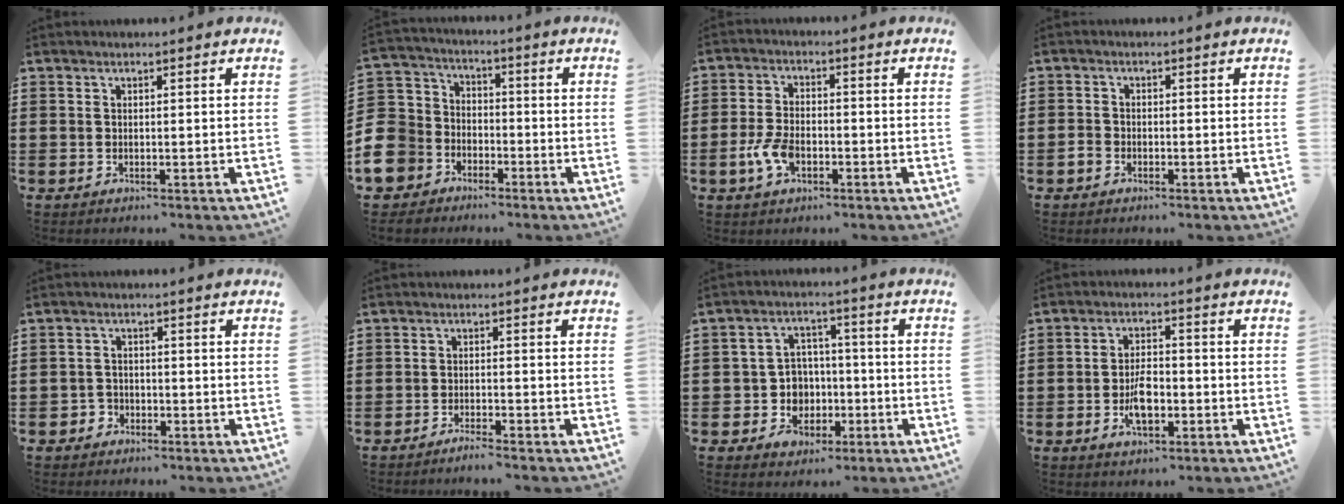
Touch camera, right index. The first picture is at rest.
{"total": 10.6, "force": [-6.1, 8.3, 2.7], "torque": [-0.107, 0.021, -0.122]}
{"total": 5.3, "force": [-2.1, 2.9, 3.9], "torque": [-0.093, -0.001, -0.042]}
{"total": 1.7, "force": [-1.1, 1.2, 0.6], "torque": [-0.013, 0.001, -0.023]}
{"total": 2.0, "force": [-1.5, 1.3, 0.1], "torque": [-0.010, 0.001, -0.034]}
{"total": 1.8, "force": [-1.7, -0.2, 0.4], "torque": [-0.006, 0.004, -0.033]}
{"total": 6.6, "force": [-1.4, 6.3, 1.6], "torque": [-0.058, 0.012, -0.020]}
{"total": 5.4, "force": [-1.6, 2.6, 4.5], "torque": [-0.091, 0.004, -0.030]}